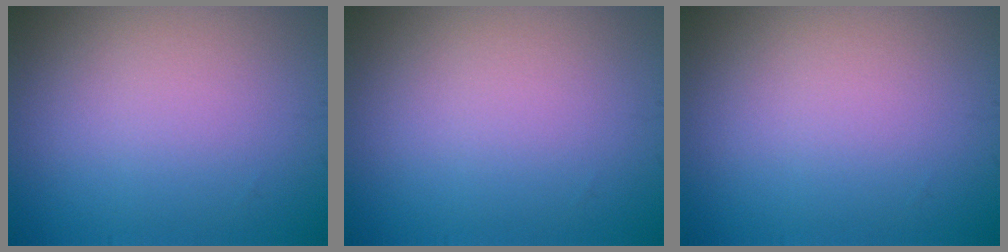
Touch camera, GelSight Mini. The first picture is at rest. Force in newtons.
{"total": 0.0}
{"total": 0.0}